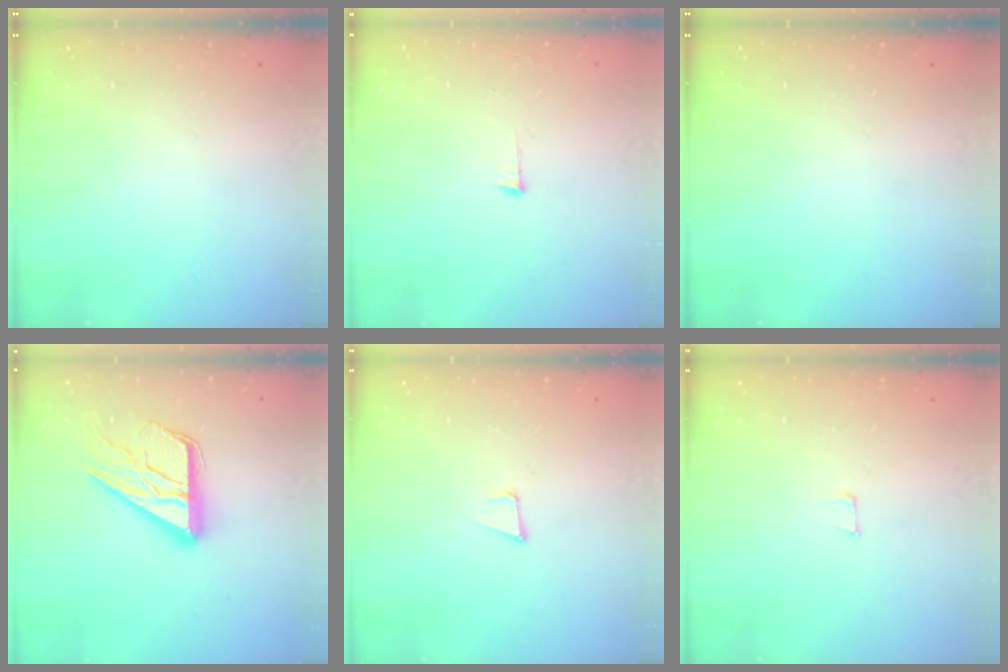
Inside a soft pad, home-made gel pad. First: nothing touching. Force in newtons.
{"total": 2.8, "press": 2.7, "slide": 0.5}
{"total": 0.0}
{"total": 19.1, "press": 19.0, "slide": 1.8}
{"total": 4.1, "press": 3.1, "slide": 2.7}
{"total": 3.8, "press": 3.7, "slide": 1.0}